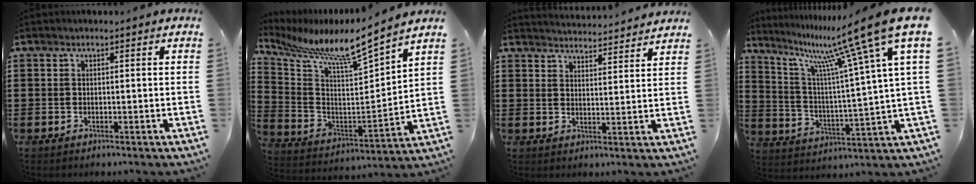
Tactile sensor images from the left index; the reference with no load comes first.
{"total": 7.3, "force": [6.5, -0.6, 3.3], "torque": [-0.099, -0.061, 0.095]}
{"total": 3.7, "force": [3.7, -0.5, -0.2], "torque": [-0.008, -0.025, 0.065]}
{"total": 15.0, "force": [10.1, 0.8, 11.0], "torque": [-0.218, -0.059, 0.155]}